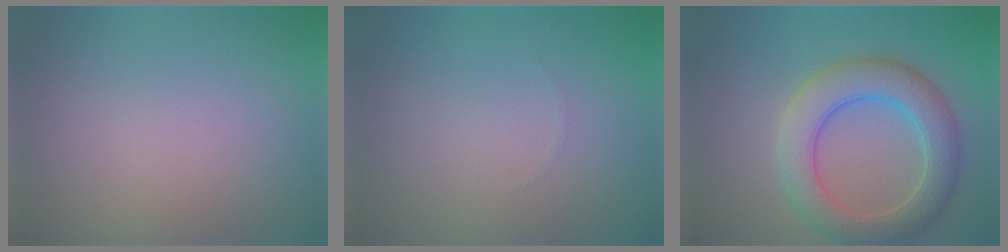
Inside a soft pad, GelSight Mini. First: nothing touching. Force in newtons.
{"total": 0.0}
{"total": 6.2, "press": 6.1, "slide": 0.5}